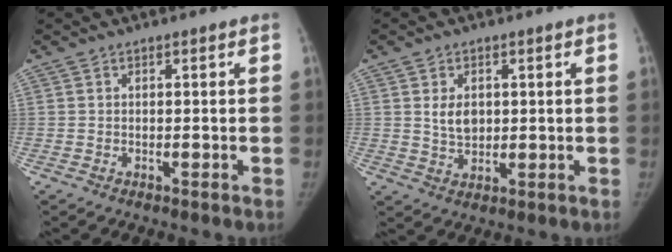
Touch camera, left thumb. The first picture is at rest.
{"total": 4.6, "force": [1.0, 3.2, 3.0], "torque": [-0.036, -0.009, 0.024]}